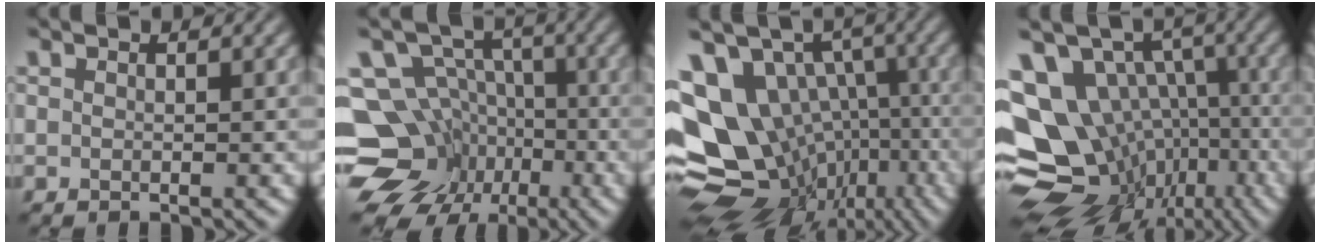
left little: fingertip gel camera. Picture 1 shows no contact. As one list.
[{"total": 11.4, "force": [-4.5, 9.5, 4.3], "torque": [-0.064, -0.004, -0.086]}, {"total": 14.9, "force": [-3.1, 11.5, 8.9], "torque": [-0.169, -0.001, -0.005]}, {"total": 13.8, "force": [-4.0, 10.7, 7.6], "torque": [-0.144, 0.003, -0.021]}]